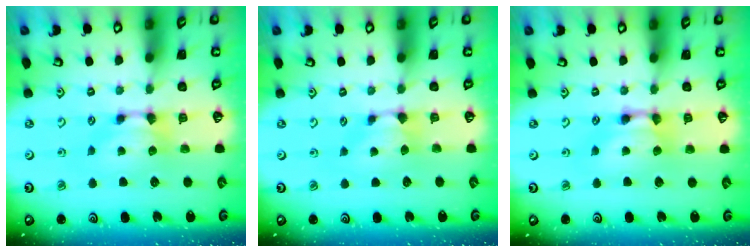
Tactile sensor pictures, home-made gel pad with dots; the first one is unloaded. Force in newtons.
{"total": 0.9, "press": 0.6, "slide": 0.6}
{"total": 2.1, "press": 2.1, "slide": 0.1}